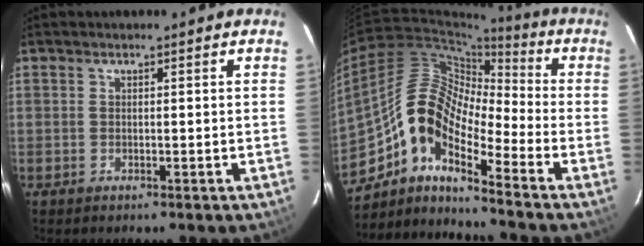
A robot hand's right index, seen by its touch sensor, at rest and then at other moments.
{"total": 12.7, "force": [-7.3, 4.5, 9.4], "torque": [-0.154, 0.016, -0.159]}